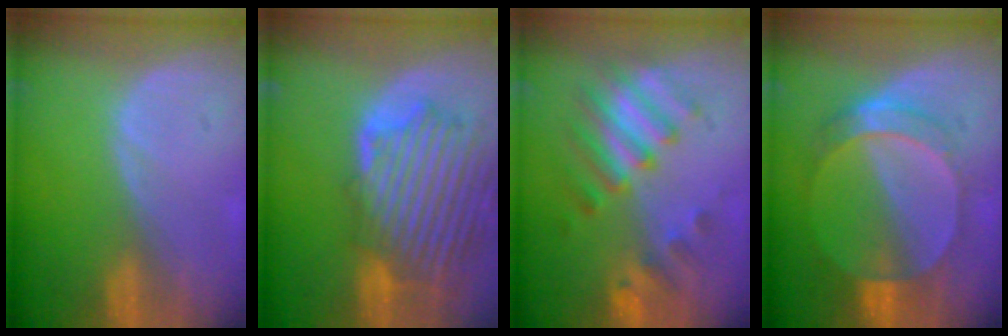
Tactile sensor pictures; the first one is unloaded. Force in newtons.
{"total": 12.7, "press": 11.5, "slide": 5.3}
{"total": 7.6, "press": 7.5, "slide": 1.4}
{"total": 7.3, "press": 6.4, "slide": 3.6}